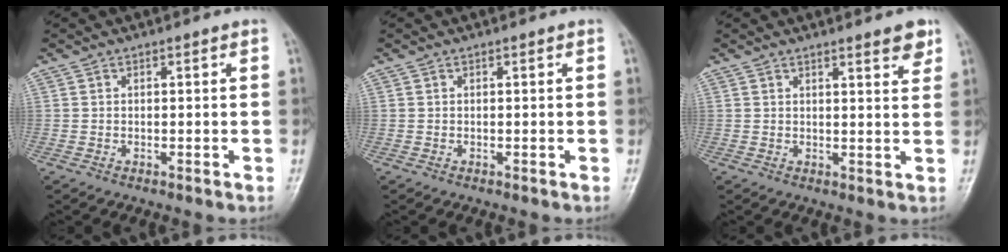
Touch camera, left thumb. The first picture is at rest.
{"total": 0.0}
{"total": 3.8, "force": [2.7, 0.7, 2.5], "torque": [-0.023, -0.018, 0.035]}